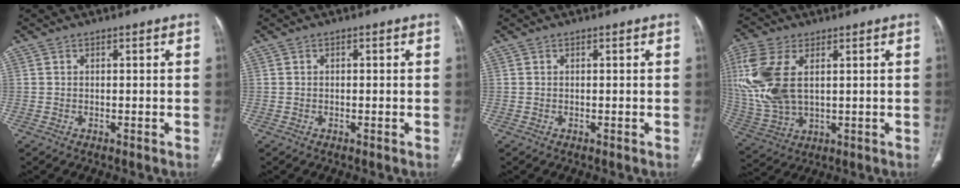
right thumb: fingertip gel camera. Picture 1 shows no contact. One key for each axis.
{"total": 0.0}
{"total": 0.0}
{"total": 16.0, "fx": 3.4, "fy": 9.0, "fz": 12.8, "tx": -0.310, "ty": -0.005, "tz": 0.075}